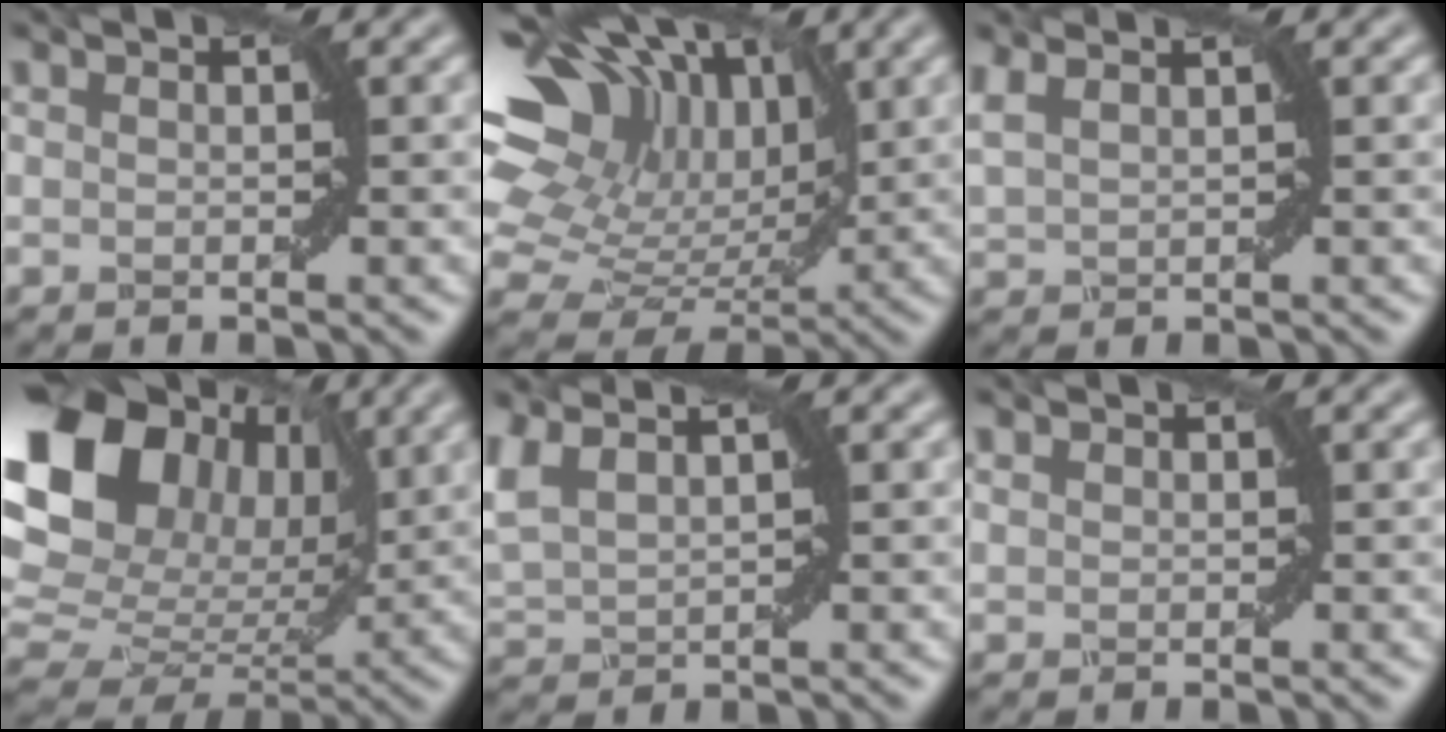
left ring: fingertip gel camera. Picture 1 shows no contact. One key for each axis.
{"total": 14.8, "fx": 5.9, "fy": 9.8, "fz": 9.4, "tx": -0.183, "ty": 0.042, "tz": 0.099}
{"total": 3.6, "fx": 2.3, "fy": 1.4, "fz": 2.4, "tx": -0.058, "ty": 0.018, "tz": 0.037}
{"total": 16.8, "fx": 5.2, "fy": 12.6, "fz": 9.7, "tx": -0.211, "ty": 0.037, "tz": 0.100}
{"total": 4.7, "fx": 2.7, "fy": 2.0, "fz": 3.3, "tx": -0.090, "ty": 0.026, "tz": 0.052}
{"total": 0.6, "fx": 0.5, "fy": 0.3, "fz": 0.1, "tx": -0.003, "ty": 0.003, "tz": 0.010}